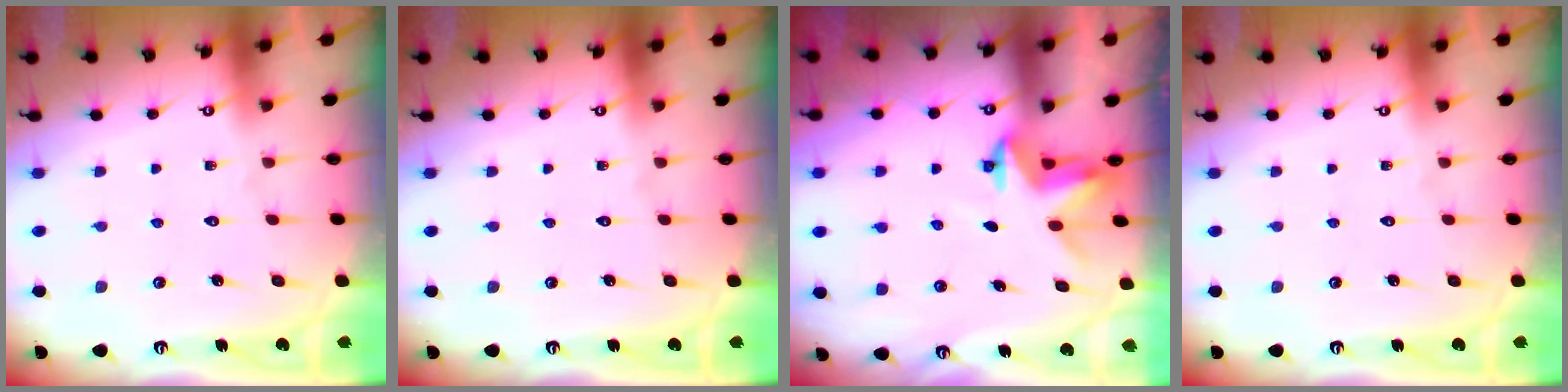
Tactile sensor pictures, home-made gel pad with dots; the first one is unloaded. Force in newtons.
{"total": 0.0}
{"total": 3.1, "press": 3.1, "slide": 0.1}
{"total": 0.0}